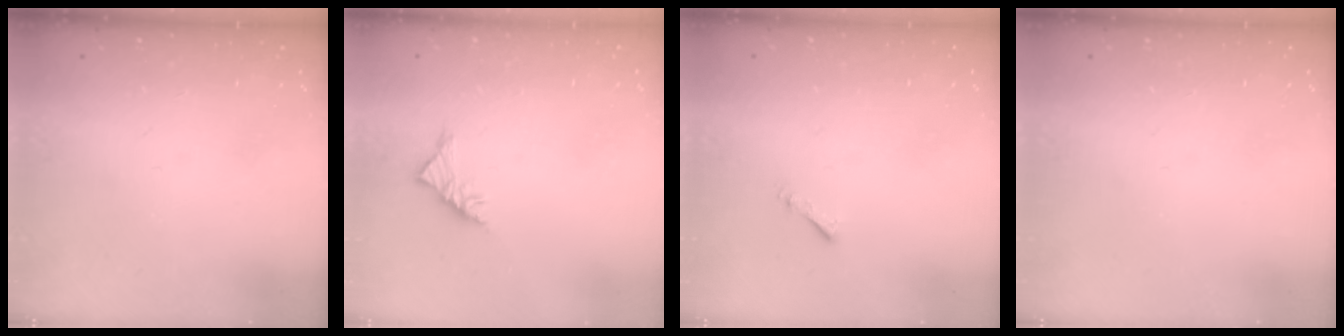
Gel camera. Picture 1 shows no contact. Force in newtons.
{"total": 3.5, "press": 3.4, "slide": 1.0}
{"total": 0.8, "press": 0.7, "slide": 0.3}
{"total": 0.0}